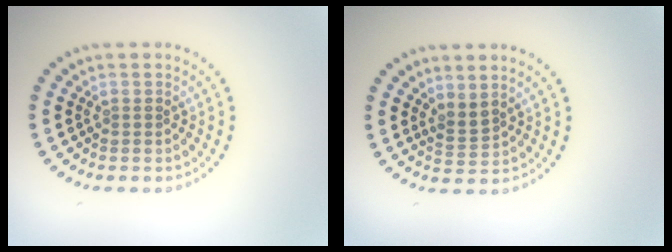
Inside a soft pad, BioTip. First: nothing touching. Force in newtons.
{"total": 1.8, "press": 1.2, "slide": 1.2}